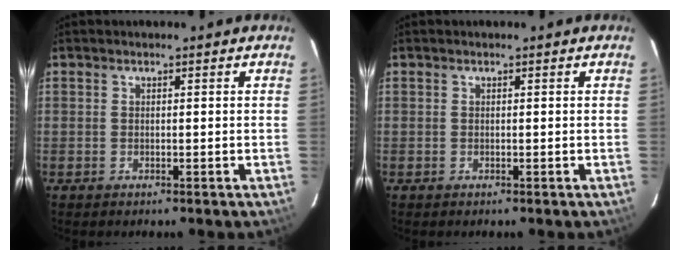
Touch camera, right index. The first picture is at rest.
{"total": 0.0}